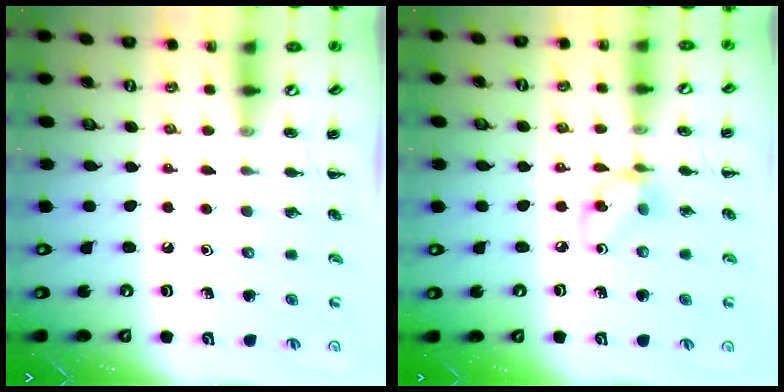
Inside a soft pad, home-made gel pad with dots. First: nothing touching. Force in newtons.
{"total": 6.6, "press": 6.6, "slide": 0.1}